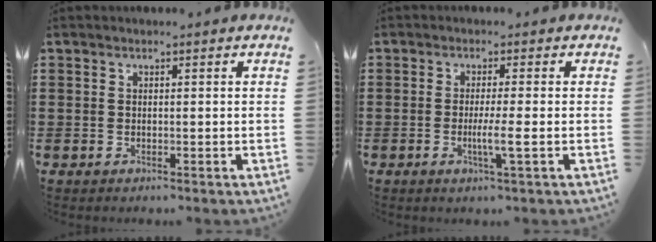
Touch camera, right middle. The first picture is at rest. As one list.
[{"total": 3.6, "force": [-1.1, -0.1, 3.5], "torque": [-0.061, -0.008, -0.020]}]